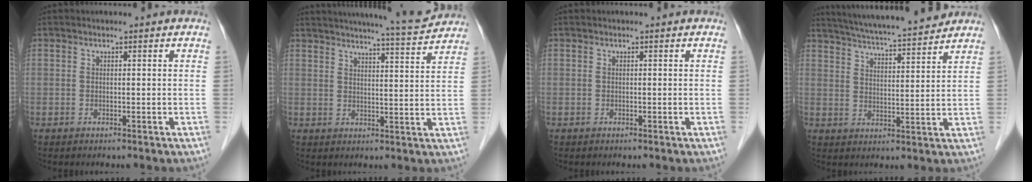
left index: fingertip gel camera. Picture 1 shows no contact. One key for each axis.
{"total": 12.4, "fx": 11.7, "fy": -0.5, "fz": 4.1, "tx": -0.066, "ty": -0.013, "tz": 0.148}
{"total": 0.0}
{"total": 14.9, "fx": 13.6, "fy": 0.5, "fz": 6.1, "tx": -0.109, "ty": 0.014, "tz": 0.204}